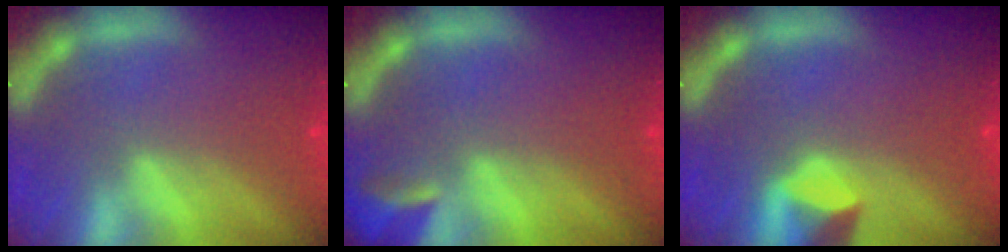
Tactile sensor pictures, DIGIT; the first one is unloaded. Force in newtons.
{"total": 2.4}
{"total": 2.4}